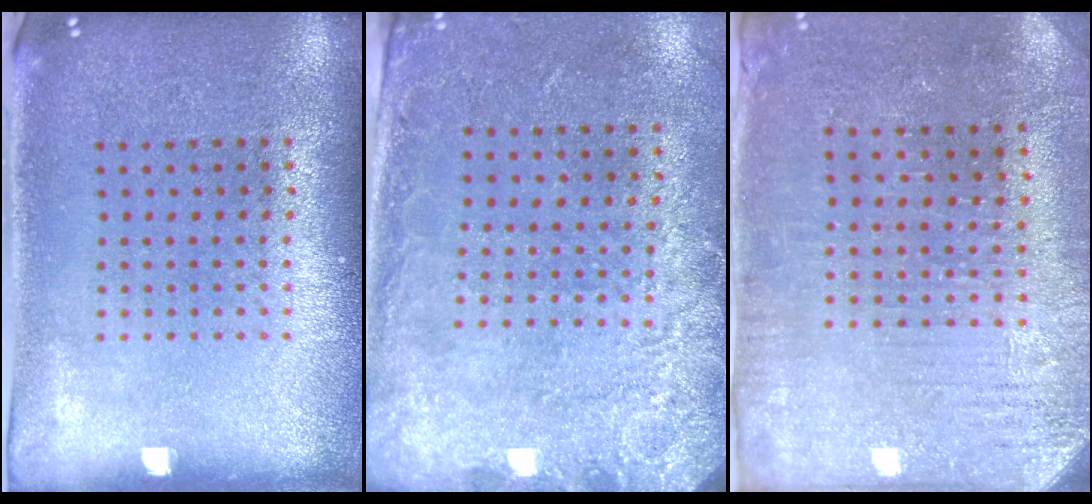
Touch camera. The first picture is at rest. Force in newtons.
{"total": 2.8, "press": 2.0, "slide": 1.9}
{"total": 3.0, "press": 2.8, "slide": 1.0}